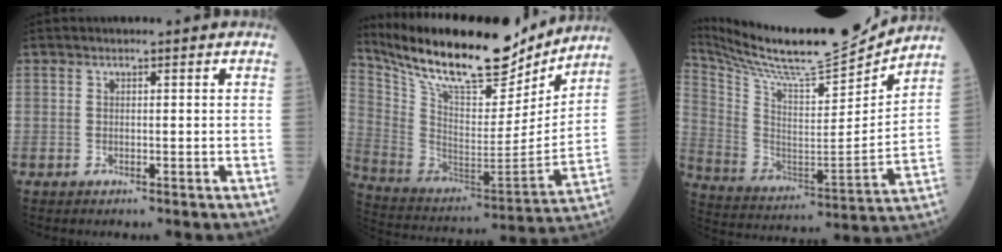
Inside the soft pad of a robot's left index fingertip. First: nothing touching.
{"total": 24.8, "force": [21.2, 5.9, 11.4], "torque": [-0.220, -0.014, 0.344]}
{"total": 21.6, "force": [20.0, 1.0, 8.0], "torque": [-0.174, -0.044, 0.331]}